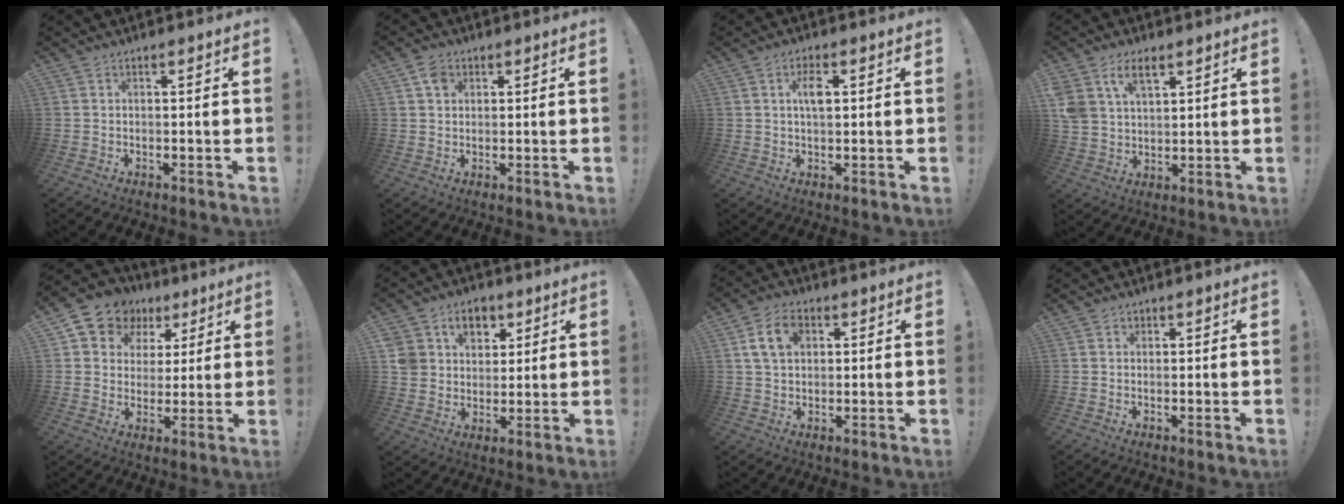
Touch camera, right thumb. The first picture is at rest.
{"total": 3.4, "force": [1.5, 2.7, 1.5], "torque": [-0.022, -0.001, 0.026]}
{"total": 4.5, "force": [1.0, 1.9, 3.9], "torque": [-0.060, -0.001, 0.011]}
{"total": 8.6, "force": [4.8, 5.0, 5.1], "torque": [-0.102, -0.004, 0.095]}
{"total": 10.2, "force": [5.2, 8.2, 3.0], "torque": [-0.052, -0.035, 0.101]}
{"total": 10.8, "force": [4.7, 9.0, 3.6], "torque": [-0.057, -0.022, 0.097]}
{"total": 9.3, "force": [3.1, 6.4, 6.0], "torque": [-0.092, 0.008, 0.058]}
{"total": 0.9, "force": [0.5, 0.7, 0.0], "torque": [0.002, -0.001, 0.010]}